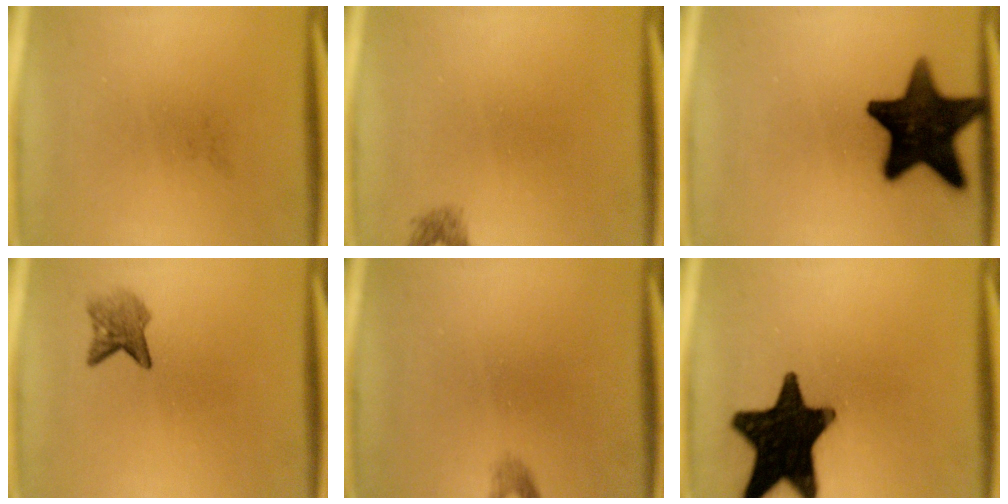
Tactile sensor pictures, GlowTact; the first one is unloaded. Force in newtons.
{"total": 1.1}
{"total": 18.4}
{"total": 2.9}
{"total": 1.0}
{"total": 19.4}